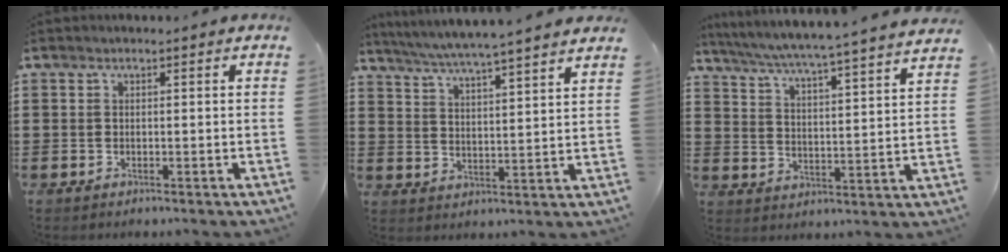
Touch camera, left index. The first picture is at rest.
{"total": 4.9, "force": [4.5, -0.8, 1.8], "torque": [-0.054, -0.032, 0.074]}
{"total": 4.4, "force": [4.0, -1.1, 1.3], "torque": [-0.047, -0.040, 0.058]}